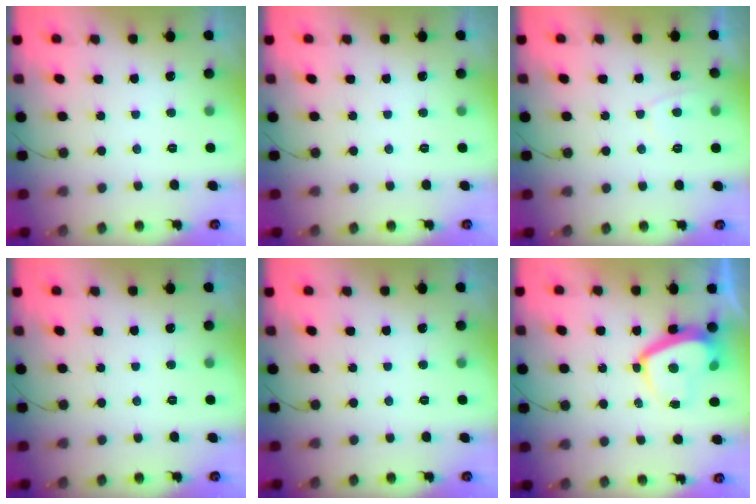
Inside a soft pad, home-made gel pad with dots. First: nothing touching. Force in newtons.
{"total": 0.0}
{"total": 2.0, "press": 1.9, "slide": 0.6}
{"total": 0.0}
{"total": 0.0}
{"total": 8.2, "press": 8.1, "slide": 1.3}